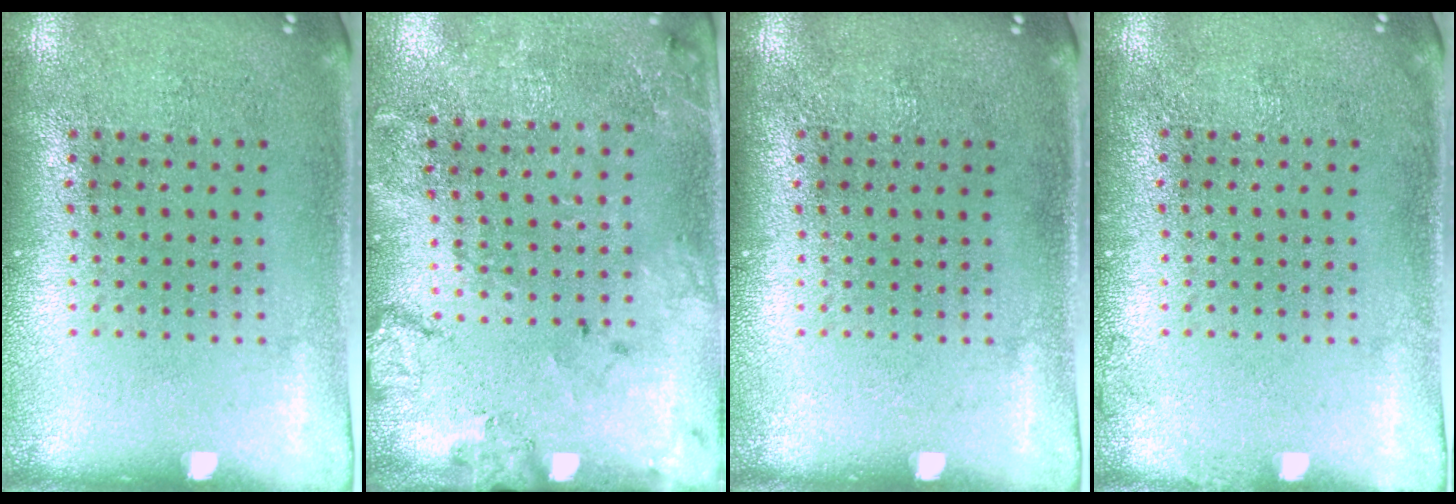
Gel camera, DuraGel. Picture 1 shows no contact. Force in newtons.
{"total": 1.8, "press": 1.5, "slide": 1.0}
{"total": 0.0}
{"total": 0.6, "press": 0.5, "slide": 0.1}